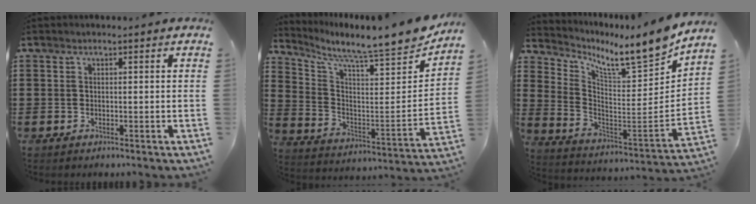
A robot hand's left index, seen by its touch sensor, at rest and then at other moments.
{"total": 7.4, "force": [7.0, -0.1, 2.3], "torque": [-0.067, -0.077, 0.109]}
{"total": 8.0, "force": [7.2, 0.4, 3.4], "torque": [-0.071, -0.083, 0.110]}